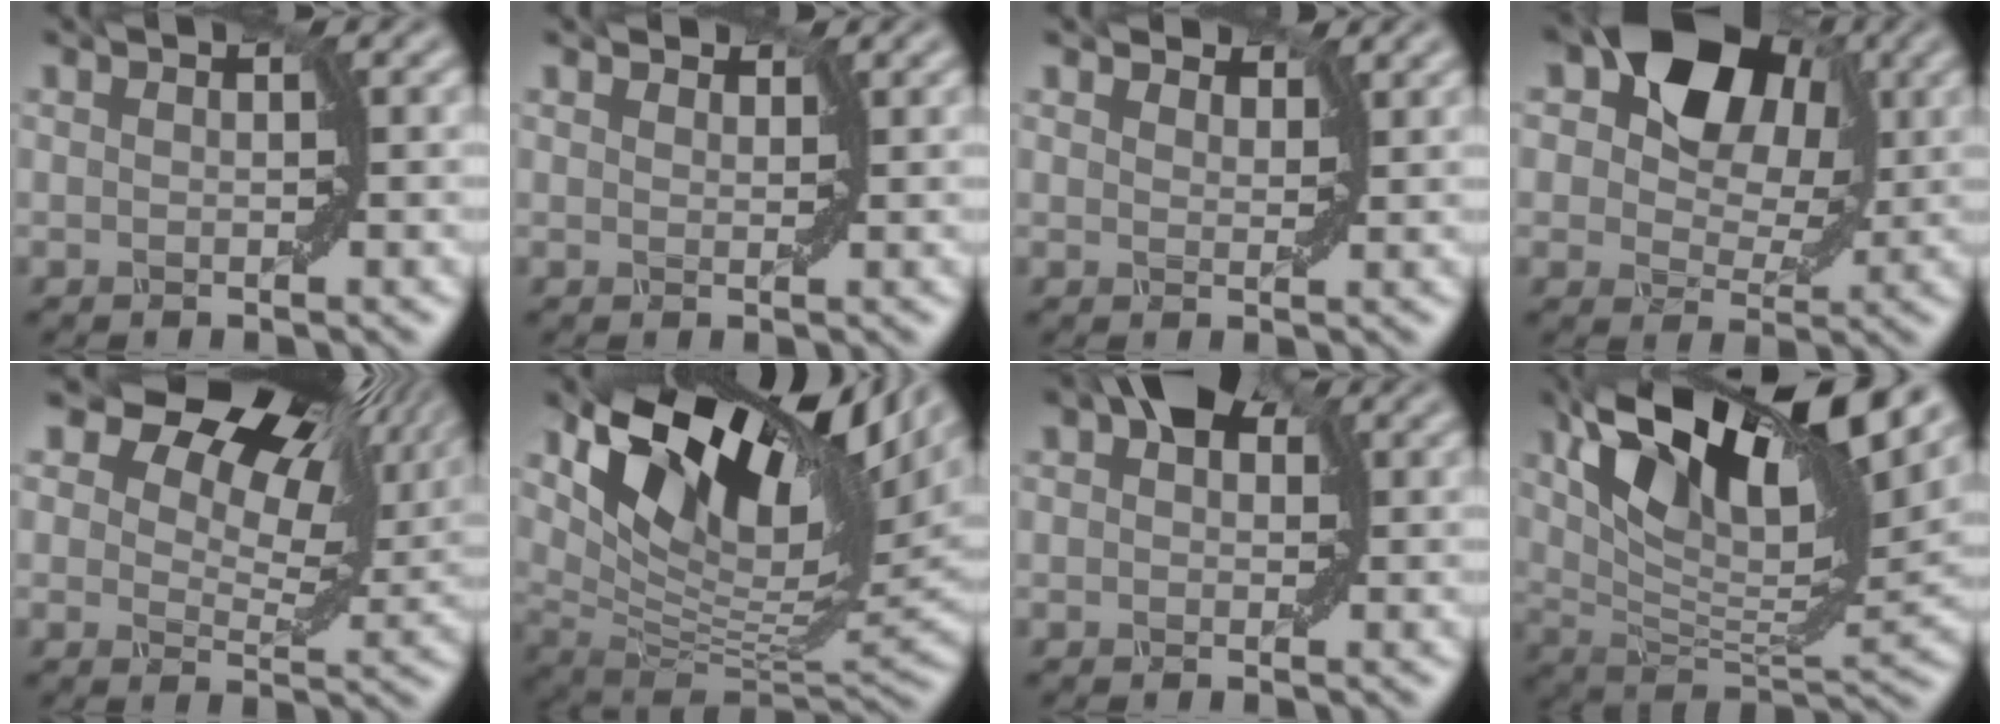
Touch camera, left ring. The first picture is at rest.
{"total": 1.2, "force": [1.2, 0.3, 0.2], "torque": [-0.009, 0.002, 0.018]}
{"total": 2.5, "force": [2.2, 0.8, 0.8], "torque": [-0.019, 0.004, 0.031]}
{"total": 10.7, "force": [4.1, 7.2, 6.7], "torque": [-0.104, 0.030, 0.048]}
{"total": 13.5, "force": [8.2, 6.9, 8.2], "torque": [-0.118, 0.027, 0.113]}
{"total": 14.1, "force": [7.2, 6.6, 10.3], "torque": [-0.184, 0.013, 0.139]}
{"total": 4.1, "force": [1.8, 2.6, 2.7], "torque": [-0.030, 0.021, 0.008]}
{"total": 13.7, "force": [7.6, 4.7, 10.4], "torque": [-0.183, 0.013, 0.140]}